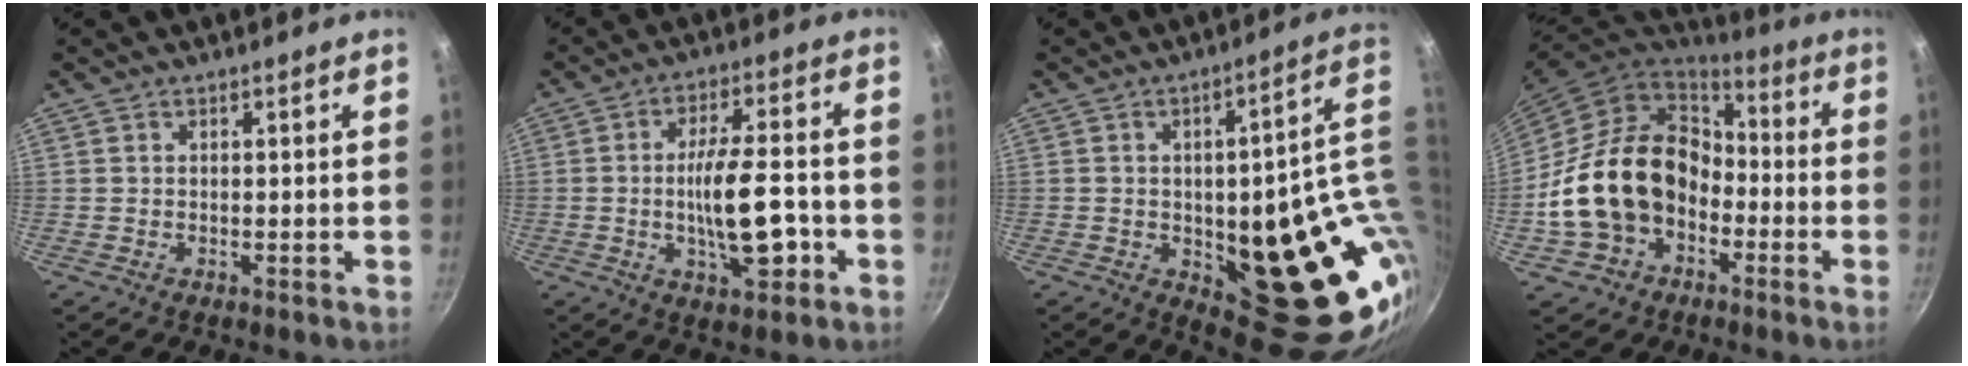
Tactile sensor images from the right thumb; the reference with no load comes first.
{"total": 12.3, "force": [-2.8, 4.4, 11.1], "torque": [-0.171, 0.019, -0.044]}
{"total": 26.3, "force": [-0.9, 11.9, 23.5], "torque": [-0.227, -0.012, 0.013]}
{"total": 19.4, "force": [-4.1, 14.9, 11.7], "torque": [-0.187, 0.059, -0.067]}